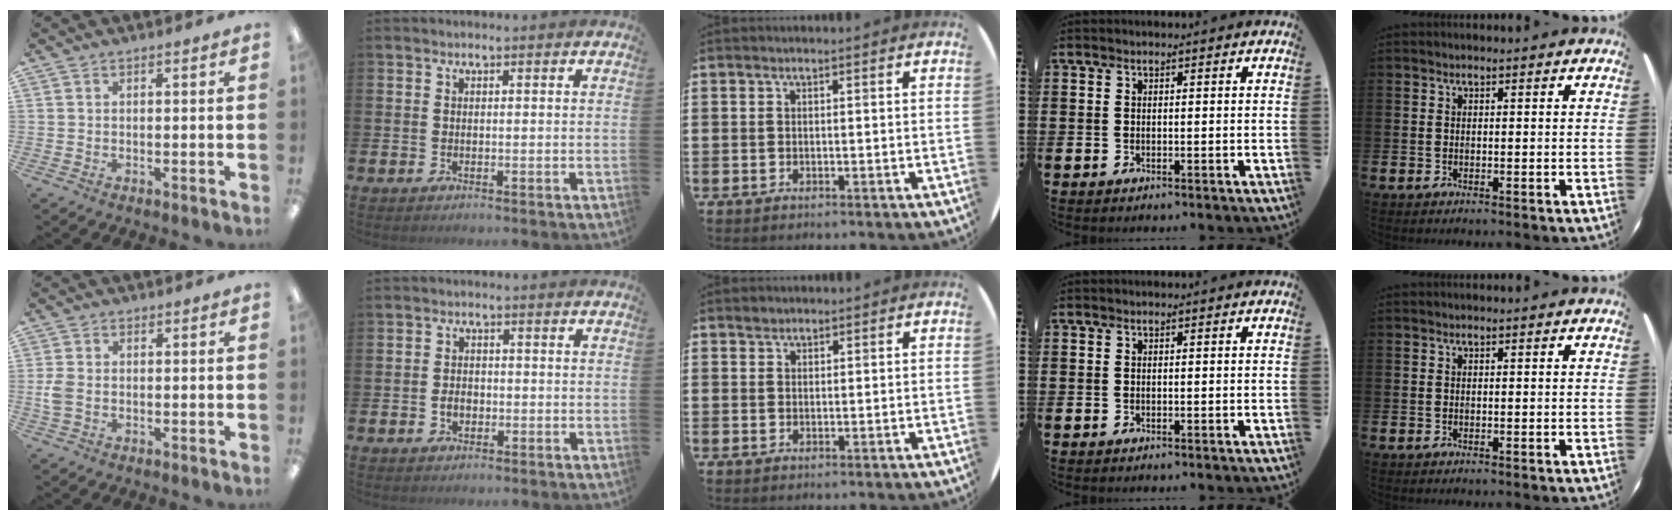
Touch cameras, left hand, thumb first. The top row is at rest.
{"thumb": {"total": 4.0, "force": [-0.4, 2.7, 2.9], "torque": [-0.065, 0.004, -0.010]}, "index": {"total": 2.1, "force": [-0.6, 1.6, 1.3], "torque": [-0.015, 0.002, -0.016]}, "middle": {"total": 1.0, "force": [1.0, 0.4, 0.0], "torque": [0.000, 0.003, 0.019]}}